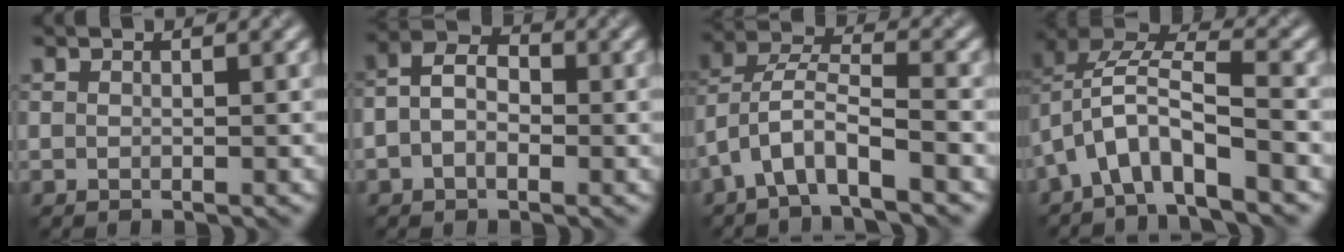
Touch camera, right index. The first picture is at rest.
{"total": 3.6, "force": [-0.4, 2.4, 2.6], "torque": [-0.049, 0.008, -0.017]}
{"total": 5.1, "force": [-2.8, 1.6, 3.9], "torque": [-0.074, 0.009, -0.059]}
{"total": 6.7, "force": [-2.9, 2.5, 5.6], "torque": [-0.107, 0.017, -0.059]}